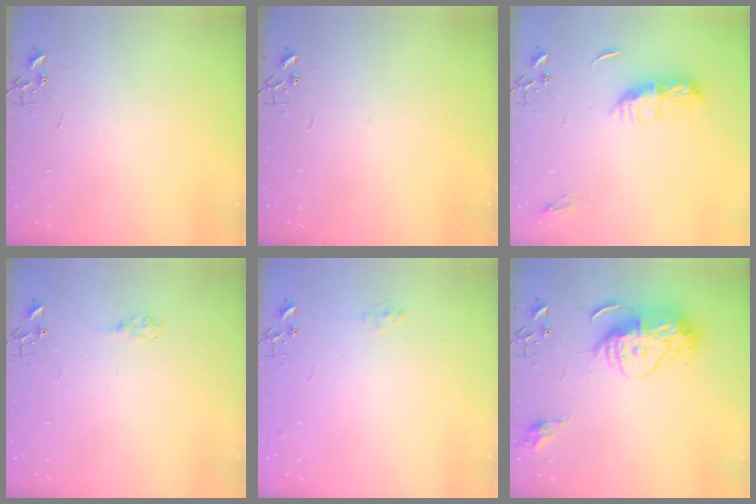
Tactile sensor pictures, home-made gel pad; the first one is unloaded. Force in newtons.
{"total": 0.0}
{"total": 8.3, "press": 8.3, "slide": 0.4}
{"total": 6.8, "press": 6.8, "slide": 0.9}
{"total": 5.8, "press": 5.7, "slide": 0.7}
{"total": 15.5, "press": 15.4, "slide": 1.4}